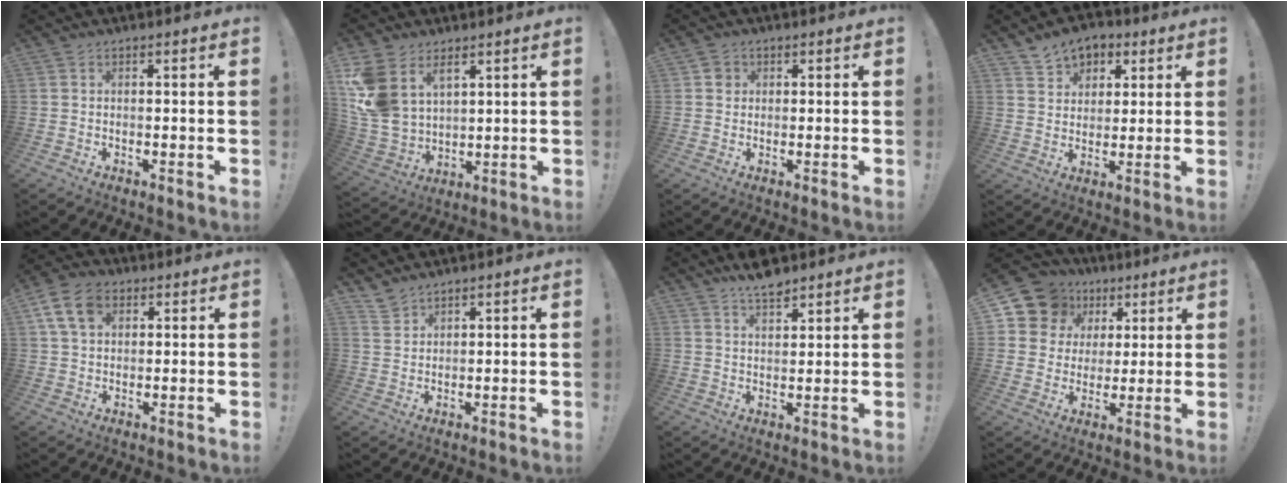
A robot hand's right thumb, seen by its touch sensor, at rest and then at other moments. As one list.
[{"total": 13.5, "force": [6.4, 9.4, 7.2], "torque": [-0.160, -0.039, 0.125]}, {"total": 2.4, "force": [0.4, 2.3, 0.5], "torque": [-0.004, 0.003, 0.006]}, {"total": 8.0, "force": [4.8, 6.0, 2.2], "torque": [-0.032, -0.027, 0.094]}, {"total": 10.8, "force": [4.2, 7.3, 6.7], "torque": [-0.119, 0.002, 0.084]}, {"total": 5.9, "force": [5.0, 2.9, 1.2], "torque": [-0.024, -0.036, 0.098]}, {"total": 6.2, "force": [5.3, 1.8, 2.6], "torque": [-0.041, -0.035, 0.093]}, {"total": 12.0, "force": [5.7, 10.0, 3.3], "torque": [-0.058, -0.031, 0.120]}]